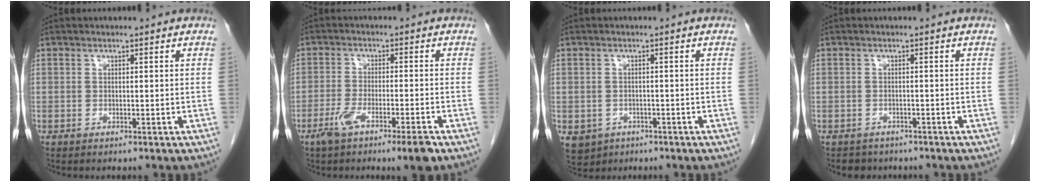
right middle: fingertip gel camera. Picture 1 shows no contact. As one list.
[{"total": 6.8, "force": [-4.3, 0.5, 5.2], "torque": [-0.093, -0.010, -0.074]}, {"total": 5.3, "force": [-2.6, 4.4, 1.3], "torque": [-0.030, -0.001, -0.033]}, {"total": 3.0, "force": [-2.6, 1.6, 0.1], "torque": [-0.013, 0.001, -0.034]}]